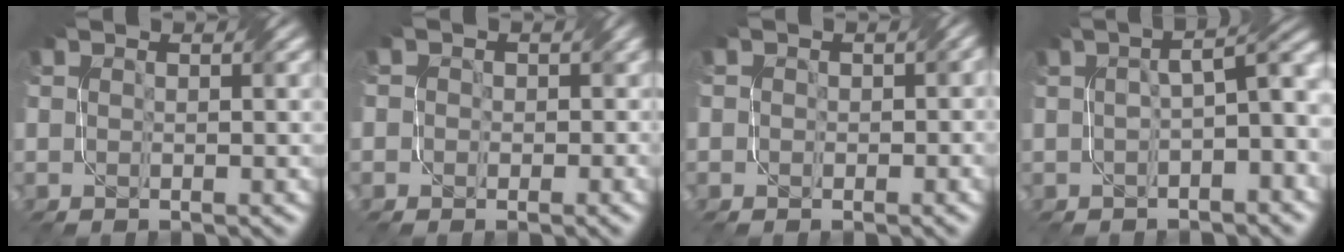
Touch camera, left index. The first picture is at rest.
{"total": 3.0, "force": [0.3, 2.8, 0.9], "torque": [0.007, 0.014, -0.020]}
{"total": 1.7, "force": [0.1, 1.5, 0.7], "torque": [0.001, 0.002, 0.001]}
{"total": 5.3, "force": [-0.2, 1.5, 5.1], "torque": [-0.059, 0.020, -0.004]}